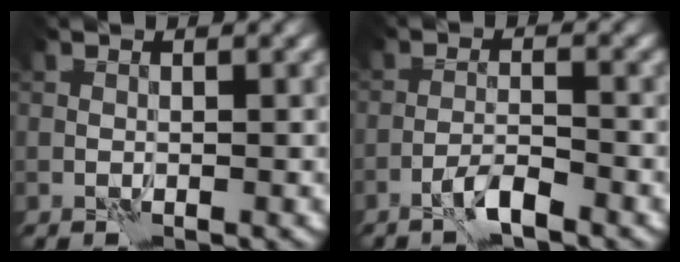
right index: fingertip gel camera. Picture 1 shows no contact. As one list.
[{"total": 2.4, "force": [-1.8, 0.1, 1.6], "torque": [-0.032, 0.006, -0.038]}]